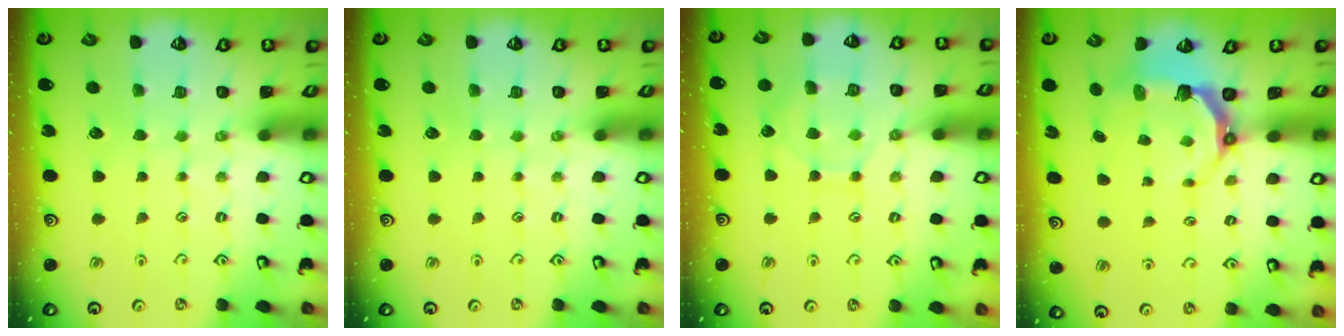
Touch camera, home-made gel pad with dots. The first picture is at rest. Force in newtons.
{"total": 0.0}
{"total": 8.2, "press": 8.2, "slide": 0.8}
{"total": 5.5, "press": 3.9, "slide": 3.8}